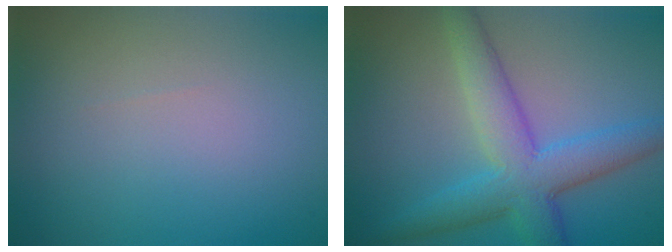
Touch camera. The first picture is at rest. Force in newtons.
{"total": 6.5, "press": 6.5, "slide": 0.2}